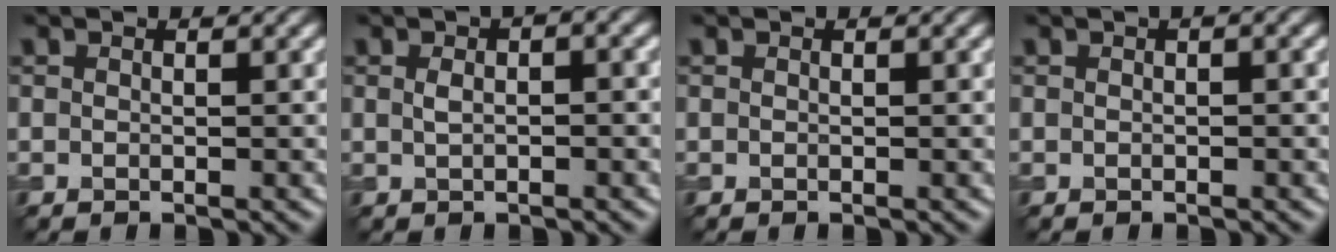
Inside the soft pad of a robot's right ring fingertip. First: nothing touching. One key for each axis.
{"total": 2.3, "fx": 0.6, "fy": 0.9, "fz": 2.1, "tx": -0.034, "ty": 0.007, "tz": 0.008}
{"total": 0.0}
{"total": 0.8, "fx": 0.3, "fy": 0.2, "fz": 0.8, "tx": -0.013, "ty": 0.004, "tz": 0.003}